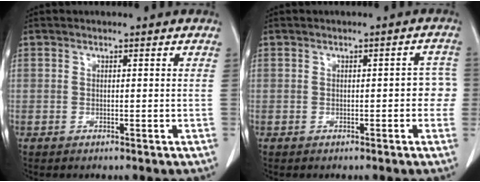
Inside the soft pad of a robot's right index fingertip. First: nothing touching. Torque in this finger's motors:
{"motor_torque": [0.45, -0.32, 0.20, 0.03]}